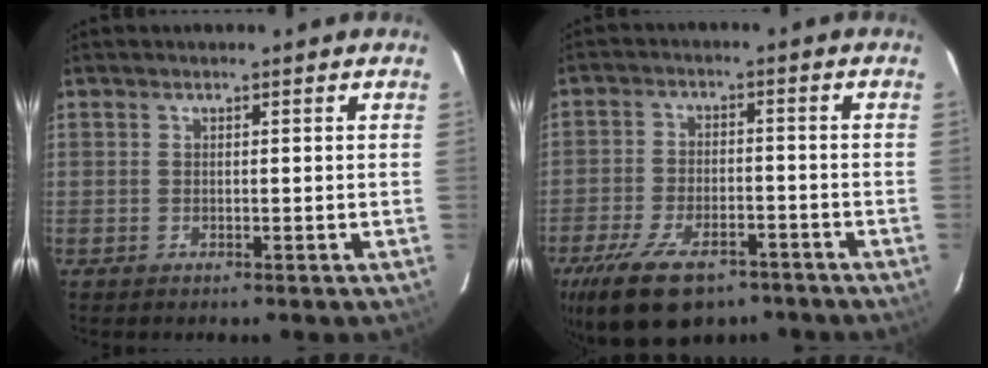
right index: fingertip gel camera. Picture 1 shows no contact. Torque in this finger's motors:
{"motor_torque": [1.44, -0.69, 0.66, 0.15]}